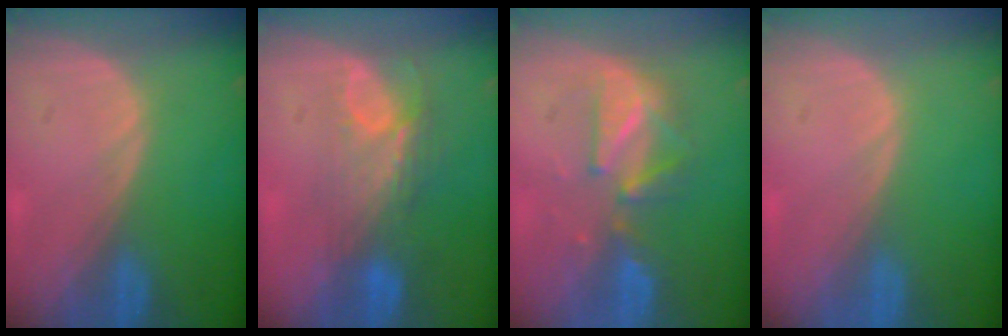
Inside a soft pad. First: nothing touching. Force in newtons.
{"total": 7.5, "press": 6.5, "slide": 3.7}
{"total": 6.2, "press": 6.2, "slide": 0.6}
{"total": 0.0}